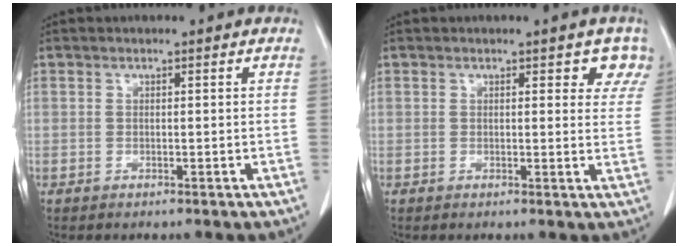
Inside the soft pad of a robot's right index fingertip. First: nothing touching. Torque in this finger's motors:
{"motor_torque": [0.08, 0.15, 0.02, 0.00]}